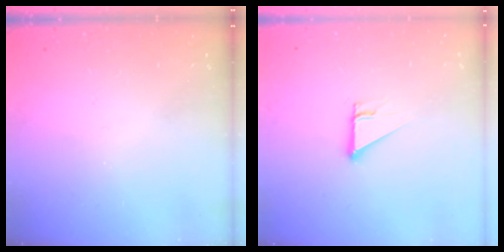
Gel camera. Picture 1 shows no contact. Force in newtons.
{"total": 2.7, "press": 2.7, "slide": 0.0}